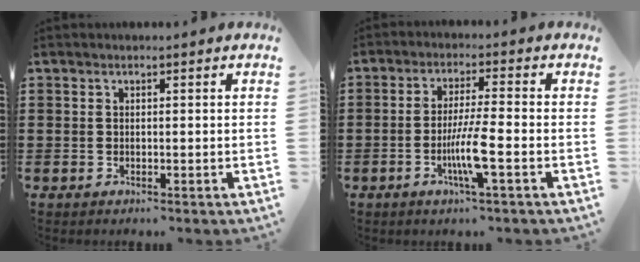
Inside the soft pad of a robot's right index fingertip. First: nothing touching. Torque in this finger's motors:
{"motor_torque": [1.76, -0.38, 0.21, 0.07]}